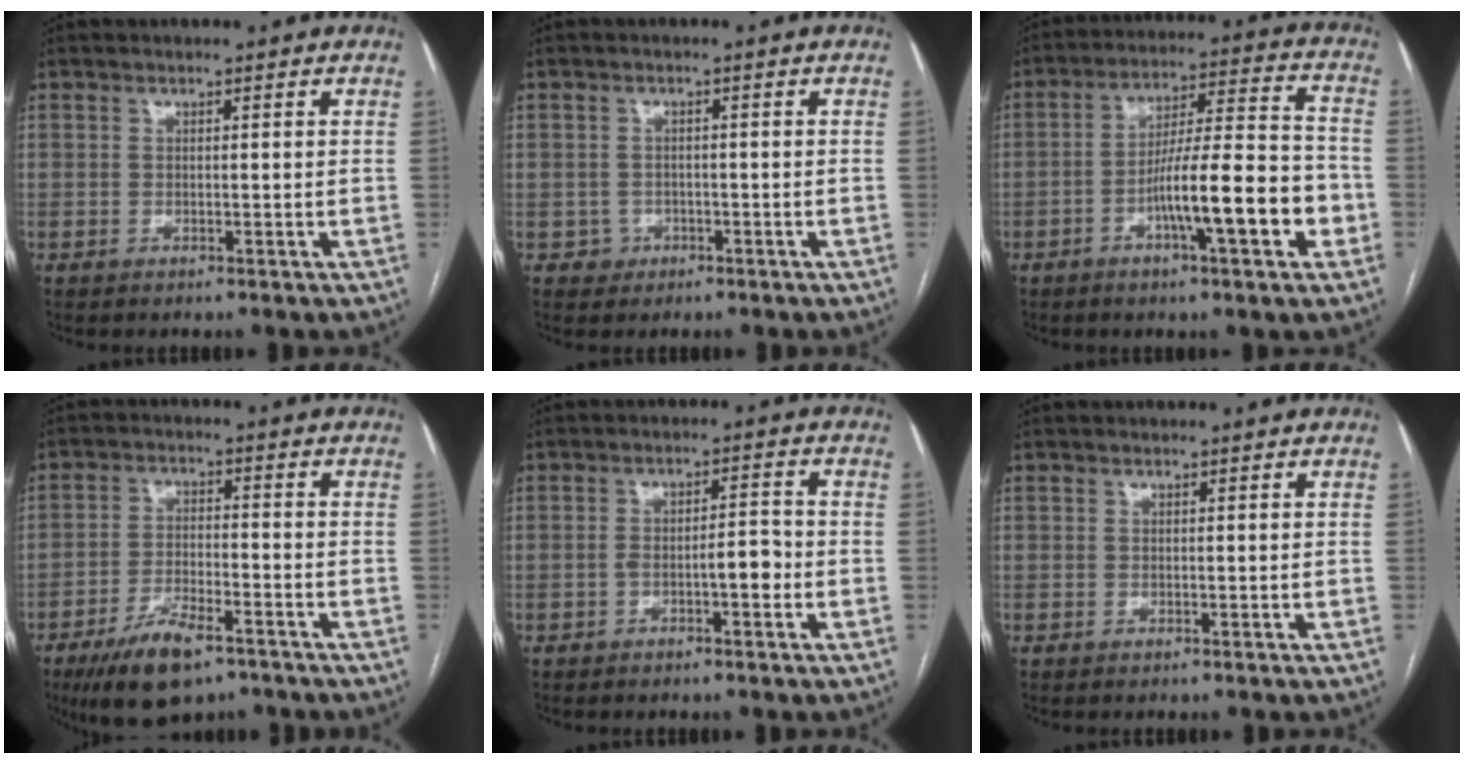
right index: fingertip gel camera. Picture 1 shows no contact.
{"total": 2.5, "force": [-1.0, 2.3, -0.1], "torque": [0.013, 0.013, -0.013]}
{"total": 13.7, "force": [-4.9, 1.1, 12.8], "torque": [-0.209, 0.010, -0.078]}
{"total": 9.9, "force": [-6.7, 3.1, 6.6], "torque": [-0.123, -0.012, -0.114]}
{"total": 4.1, "force": [-1.5, 1.1, 3.7], "torque": [-0.059, 0.016, -0.021]}
{"total": 0.0}